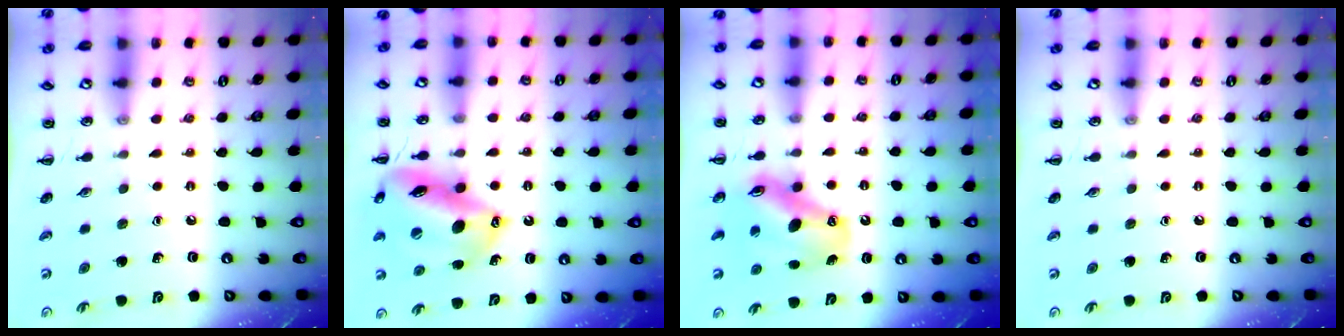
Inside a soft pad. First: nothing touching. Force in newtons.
{"total": 17.5, "press": 16.9, "slide": 4.6}
{"total": 12.5, "press": 12.0, "slide": 3.5}
{"total": 0.0}